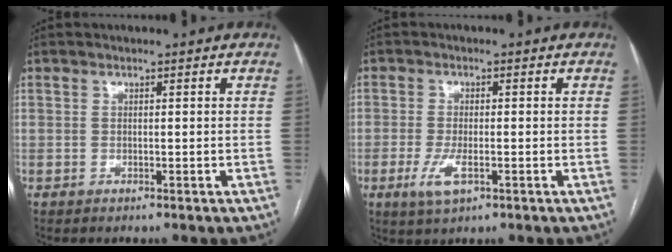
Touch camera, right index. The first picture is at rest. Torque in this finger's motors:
{"motor_torque": [0.07, 0.01, 0.14, 0.04]}